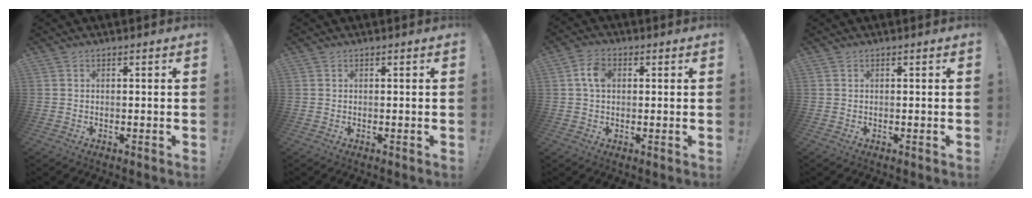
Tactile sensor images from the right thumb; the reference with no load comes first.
{"total": 0.0}
{"total": 5.6, "force": [1.1, 3.5, 4.3], "torque": [-0.071, 0.008, 0.020]}
{"total": 0.0}